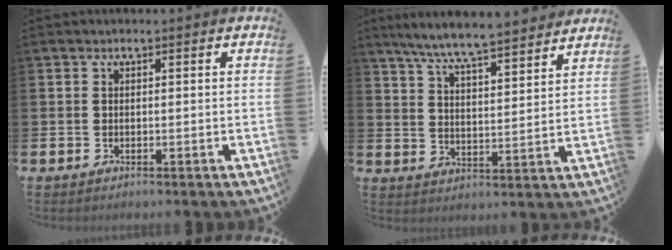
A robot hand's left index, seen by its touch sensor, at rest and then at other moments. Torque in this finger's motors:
{"motor_torque": [0.64, -1.47, 0.85, 0.21]}